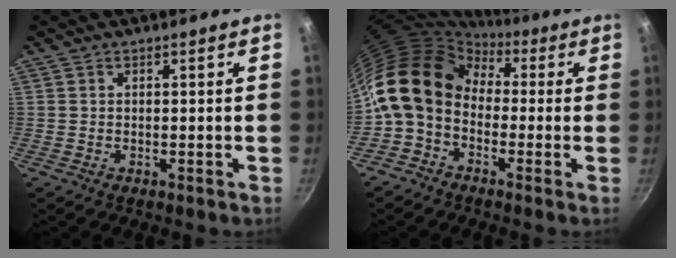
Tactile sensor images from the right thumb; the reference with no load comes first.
{"total": 13.8, "force": [0.0, 10.5, 9.0], "torque": [-0.139, 0.035, -0.025]}